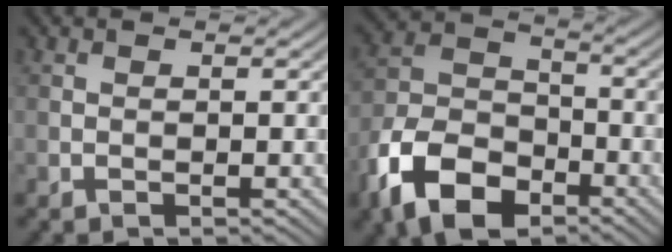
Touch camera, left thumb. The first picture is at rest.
{"total": 12.3, "force": [-7.2, 7.0, 7.1], "torque": [-0.161, -0.013, -0.152]}